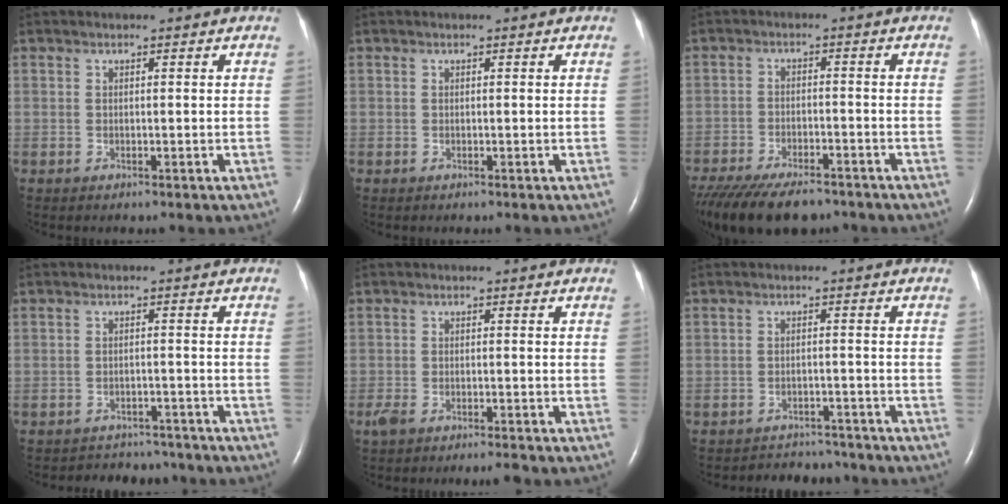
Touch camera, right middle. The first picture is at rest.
{"total": 0.0}
{"total": 15.1, "force": [-11.9, 5.1, 7.8], "torque": [-0.177, -0.030, -0.183]}
{"total": 6.3, "force": [-5.9, 2.2, -0.2], "torque": [0.005, 0.013, -0.075]}
{"total": 3.8, "force": [-2.9, 0.7, 2.4], "torque": [-0.050, -0.007, -0.050]}
{"total": 5.7, "force": [-5.4, 1.6, -0.6], "torque": [0.008, 0.011, -0.072]}